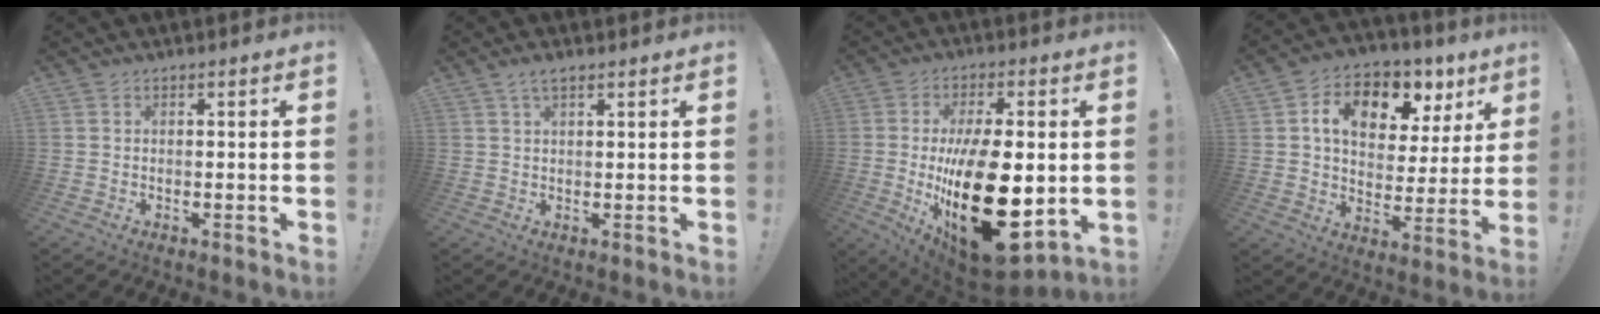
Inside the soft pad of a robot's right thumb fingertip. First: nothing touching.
{"total": 3.0, "force": [2.0, 0.9, 2.0], "torque": [-0.037, -0.007, 0.035]}
{"total": 29.9, "force": [-3.1, 14.0, 26.2], "torque": [-0.451, -0.009, -0.026]}
{"total": 13.6, "force": [6.9, 8.3, 8.3], "torque": [-0.130, -0.034, 0.121]}